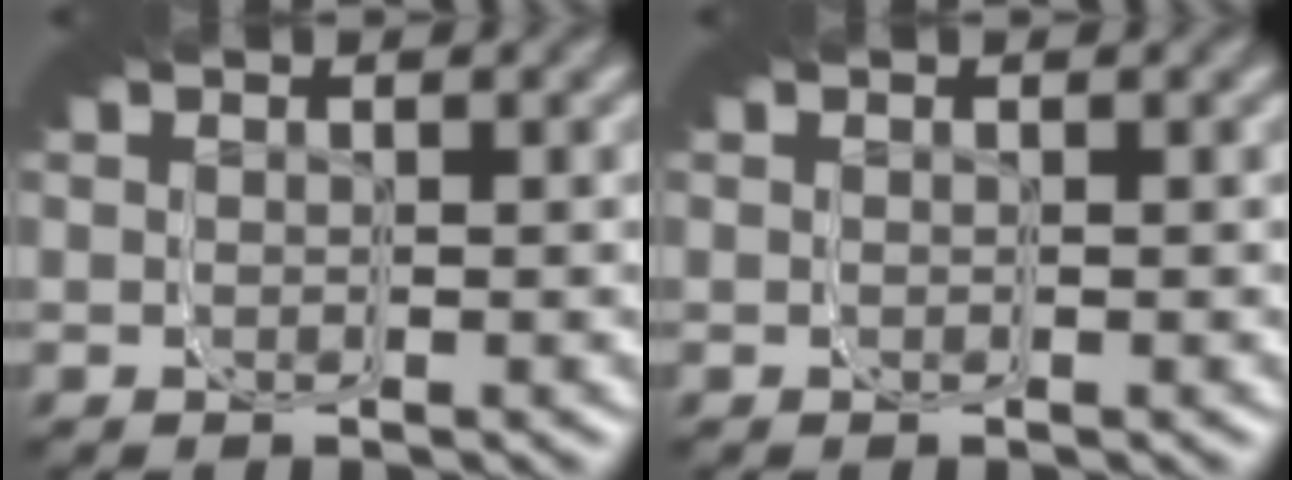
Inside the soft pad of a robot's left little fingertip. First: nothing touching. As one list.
[{"total": 0.0}]